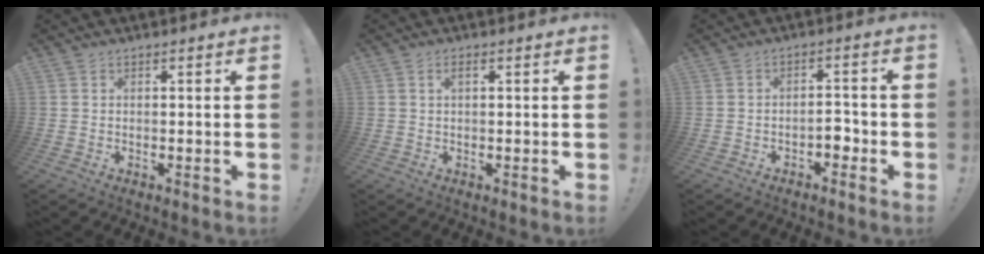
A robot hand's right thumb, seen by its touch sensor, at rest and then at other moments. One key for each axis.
{"total": 1.2, "fx": 0.3, "fy": 0.2, "fz": 1.1, "tx": -0.019, "ty": 0.002, "tz": 0.003}
{"total": 4.0, "fx": -2.1, "fy": 2.1, "fz": 2.7, "tx": -0.040, "ty": 0.012, "tz": -0.038}